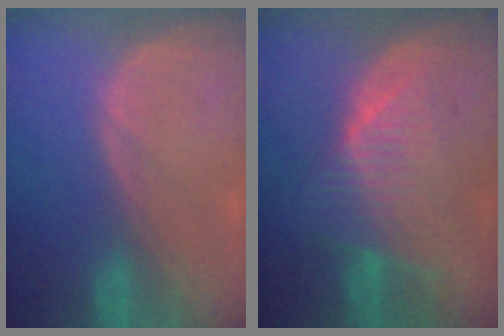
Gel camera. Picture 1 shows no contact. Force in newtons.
{"total": 8.1, "press": 7.1, "slide": 3.9}